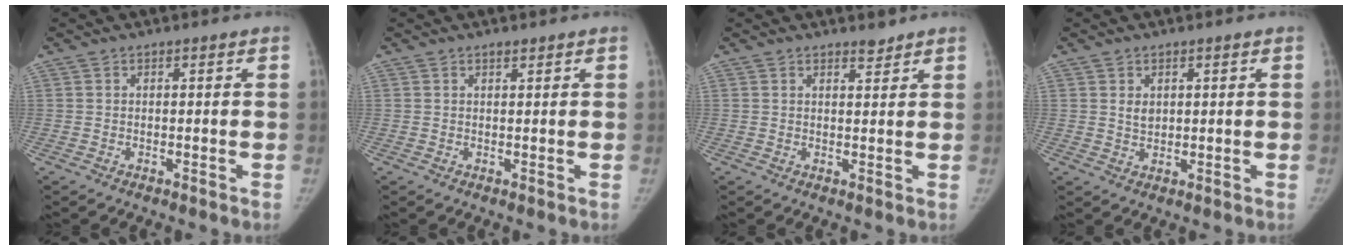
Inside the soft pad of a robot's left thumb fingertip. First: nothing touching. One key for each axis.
{"total": 0.7, "fx": 0.6, "fy": 0.2, "fz": 0.3, "tx": -0.006, "ty": -0.004, "tz": 0.010}
{"total": 1.7, "fx": 1.6, "fy": 0.5, "fz": 0.5, "tx": 0.003, "ty": -0.013, "tz": 0.022}
{"total": 2.2, "fx": 0.8, "fy": 1.6, "fz": 1.3, "tx": -0.013, "ty": -0.007, "tz": 0.018}